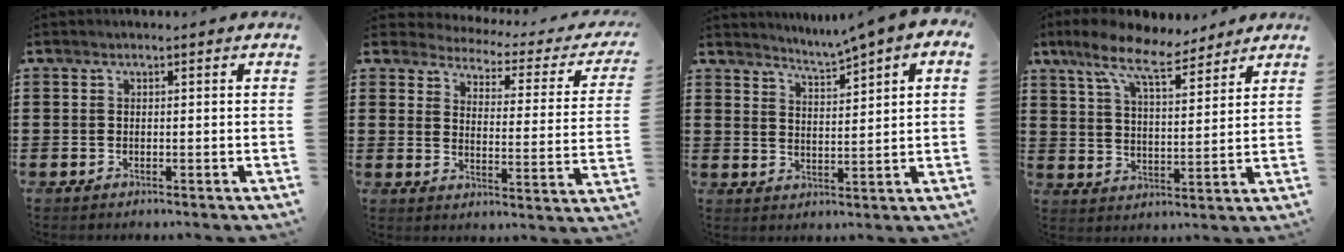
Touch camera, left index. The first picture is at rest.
{"total": 2.3, "force": [2.3, 0.4, 0.4], "torque": [-0.031, -0.023, 0.030]}
{"total": 2.4, "force": [2.3, -0.6, 0.7], "torque": [-0.028, -0.023, 0.031]}
{"total": 9.5, "force": [7.6, 2.2, 5.2], "torque": [-0.128, -0.023, 0.135]}